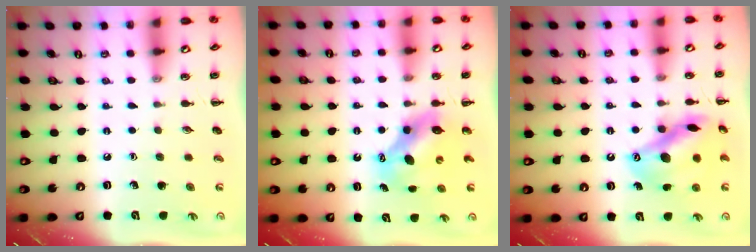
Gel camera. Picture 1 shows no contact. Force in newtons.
{"total": 7.1, "press": 7.0, "slide": 1.2}
{"total": 16.0, "press": 15.9, "slide": 2.0}